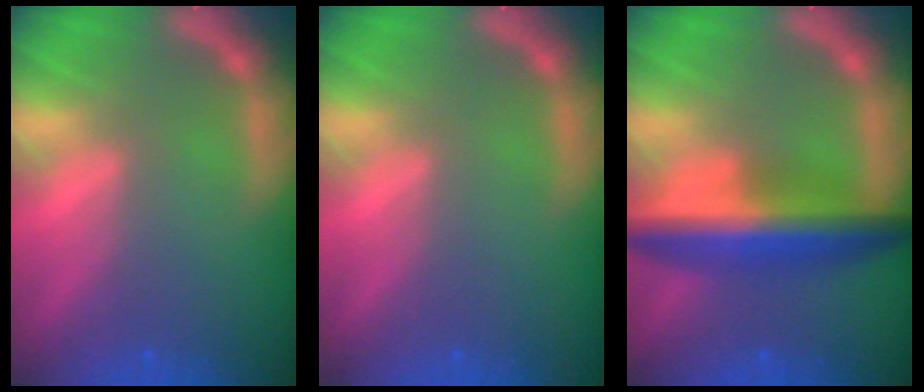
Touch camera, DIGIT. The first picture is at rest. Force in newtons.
{"total": 0.0}
{"total": 8.0}